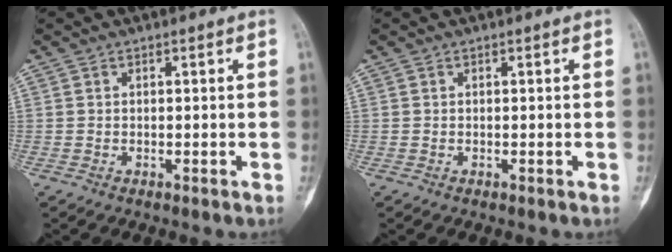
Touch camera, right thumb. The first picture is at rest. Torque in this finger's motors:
{"motor_torque": [0.00, 0.00, 0.10, -0.09, 0.00]}